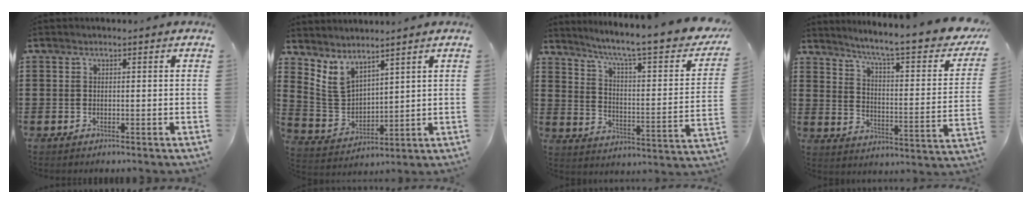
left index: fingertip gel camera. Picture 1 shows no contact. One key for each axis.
{"total": 4.8, "fx": 4.1, "fy": 1.8, "fz": 1.5, "tx": -0.050, "ty": -0.018, "tz": 0.077}
{"total": 7.1, "fx": 5.3, "fy": 0.1, "fz": 4.8, "tx": -0.106, "ty": -0.044, "tz": 0.076}
{"total": 7.0, "fx": 5.5, "fy": -0.5, "fz": 4.3, "tx": -0.091, "ty": -0.051, "tz": 0.080}